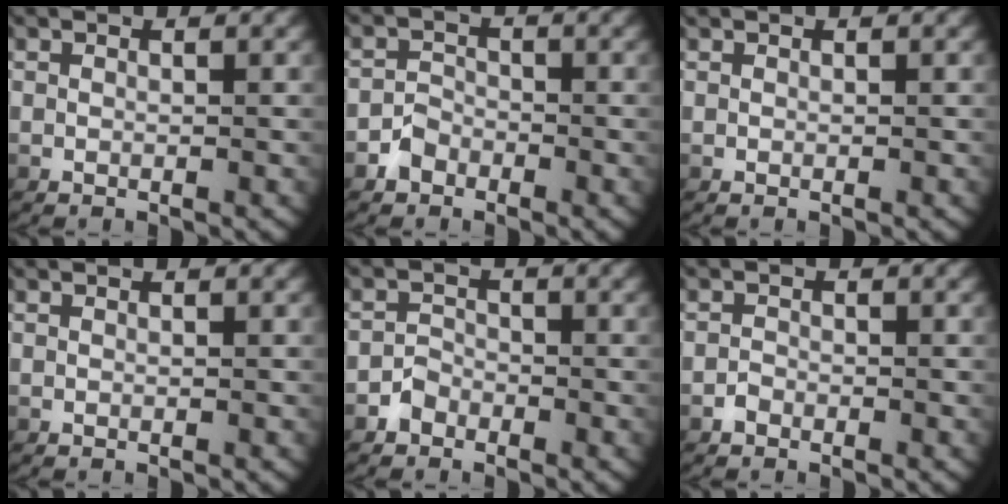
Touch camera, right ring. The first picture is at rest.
{"total": 1.8, "force": [-1.3, 1.3, 0.2], "torque": [-0.004, -0.005, -0.024]}
{"total": 0.0}
{"total": 0.0}
{"total": 1.7, "force": [-1.2, 1.1, 0.1], "torque": [-0.002, -0.005, -0.023]}
{"total": 0.8, "force": [-0.7, 0.3, 0.1], "torque": [-0.005, -0.006, -0.012]}